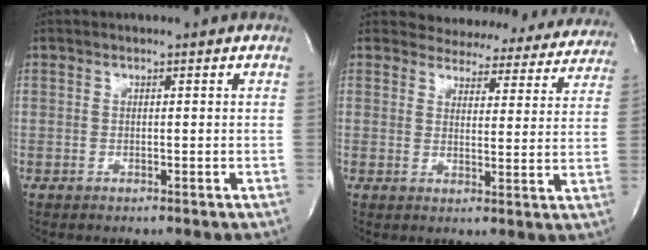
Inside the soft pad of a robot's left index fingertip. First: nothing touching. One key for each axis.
{"total": 19.4, "fx": 18.1, "fy": 6.0, "fz": 3.3, "tx": -0.026, "ty": -0.045, "tz": 0.191}